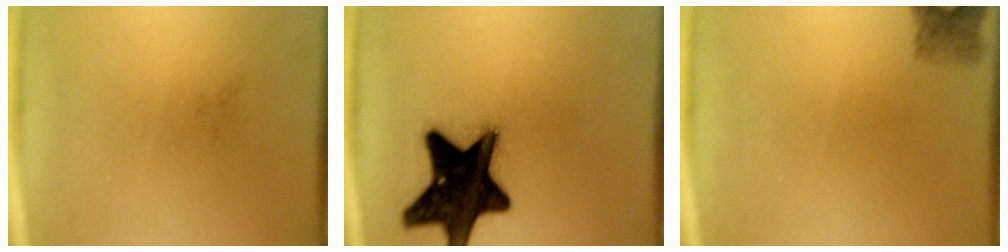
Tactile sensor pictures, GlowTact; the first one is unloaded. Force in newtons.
{"total": 19.3}
{"total": 2.3}